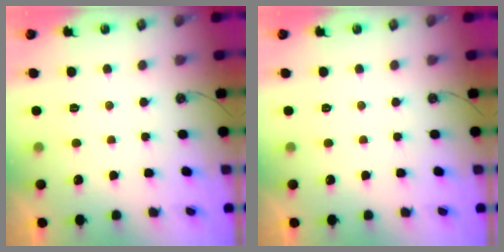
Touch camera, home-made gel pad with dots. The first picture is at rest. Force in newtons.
{"total": 0.0}